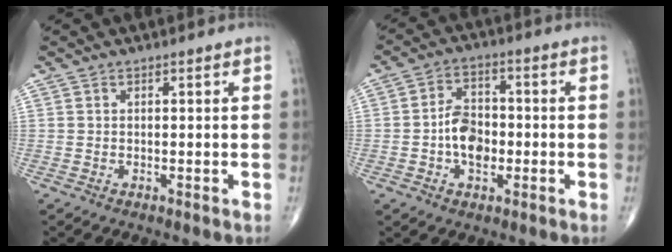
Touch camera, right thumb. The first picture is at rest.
{"total": 7.7, "force": [-1.4, 5.2, 5.5], "torque": [-0.074, 0.018, -0.033]}